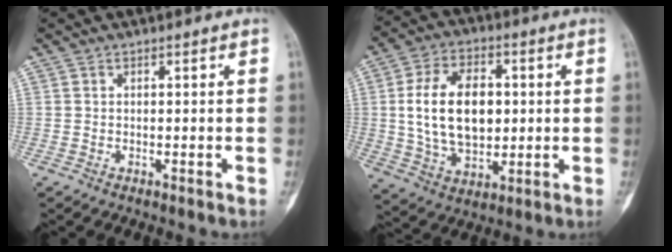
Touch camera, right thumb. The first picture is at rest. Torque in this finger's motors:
{"motor_torque": [0.62, 0.76, 0.62, -0.44, 0.39]}